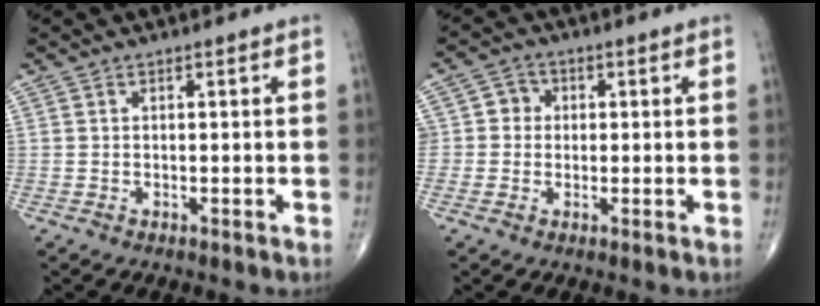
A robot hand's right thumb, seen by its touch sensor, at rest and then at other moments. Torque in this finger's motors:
{"motor_torque": [-0.01, -0.02, 0.34, 0.12, 0.02]}